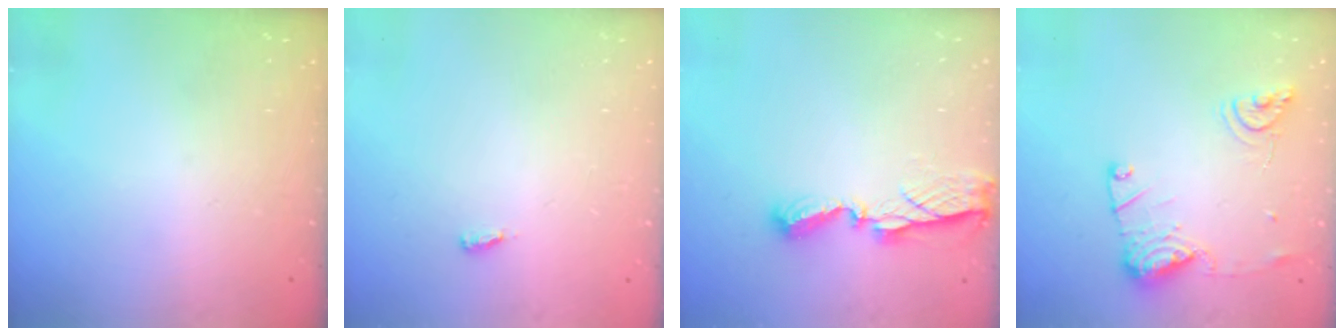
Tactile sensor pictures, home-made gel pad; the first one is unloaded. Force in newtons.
{"total": 2.6, "press": 2.4, "slide": 1.0}
{"total": 6.7, "press": 6.7, "slide": 0.2}
{"total": 12.9, "press": 12.8, "slide": 1.5}